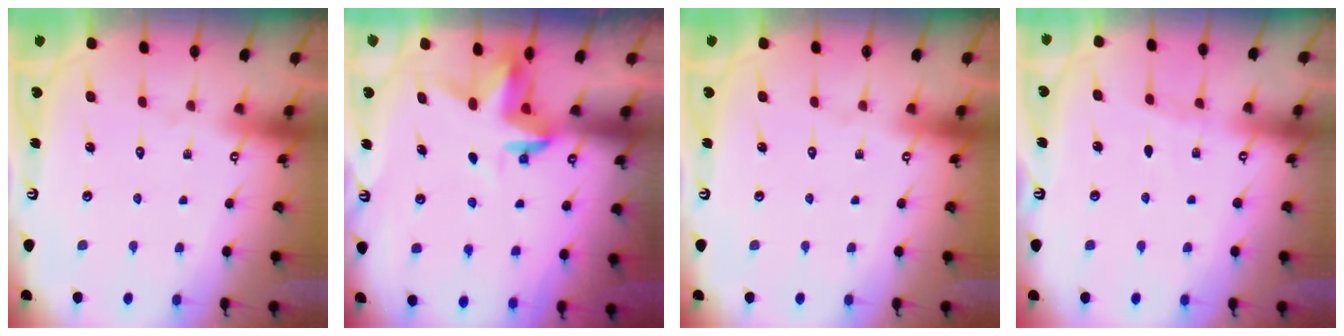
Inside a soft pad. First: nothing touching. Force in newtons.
{"total": 3.4, "press": 3.4, "slide": 0.2}
{"total": 0.0}
{"total": 3.0, "press": 3.0, "slide": 0.4}